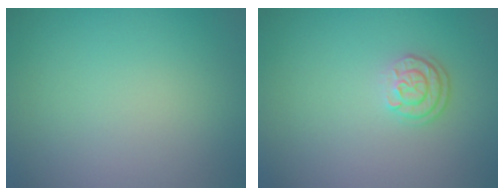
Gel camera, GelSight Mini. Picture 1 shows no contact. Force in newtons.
{"total": 2.3, "press": 1.7, "slide": 1.4}